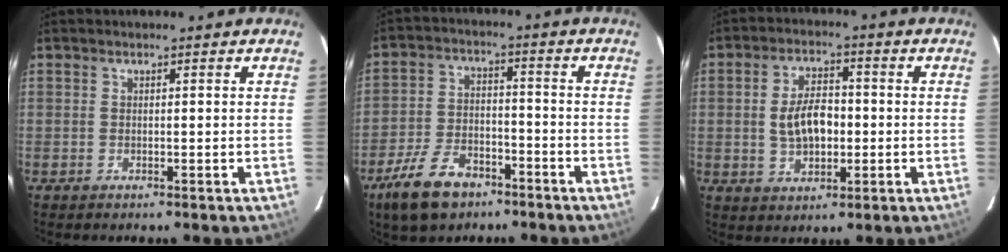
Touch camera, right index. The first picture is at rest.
{"total": 11.7, "force": [-7.8, 6.2, 6.2], "torque": [-0.146, 0.004, -0.136]}
{"total": 8.1, "force": [-0.6, 4.6, 6.6], "torque": [-0.124, 0.011, -0.002]}